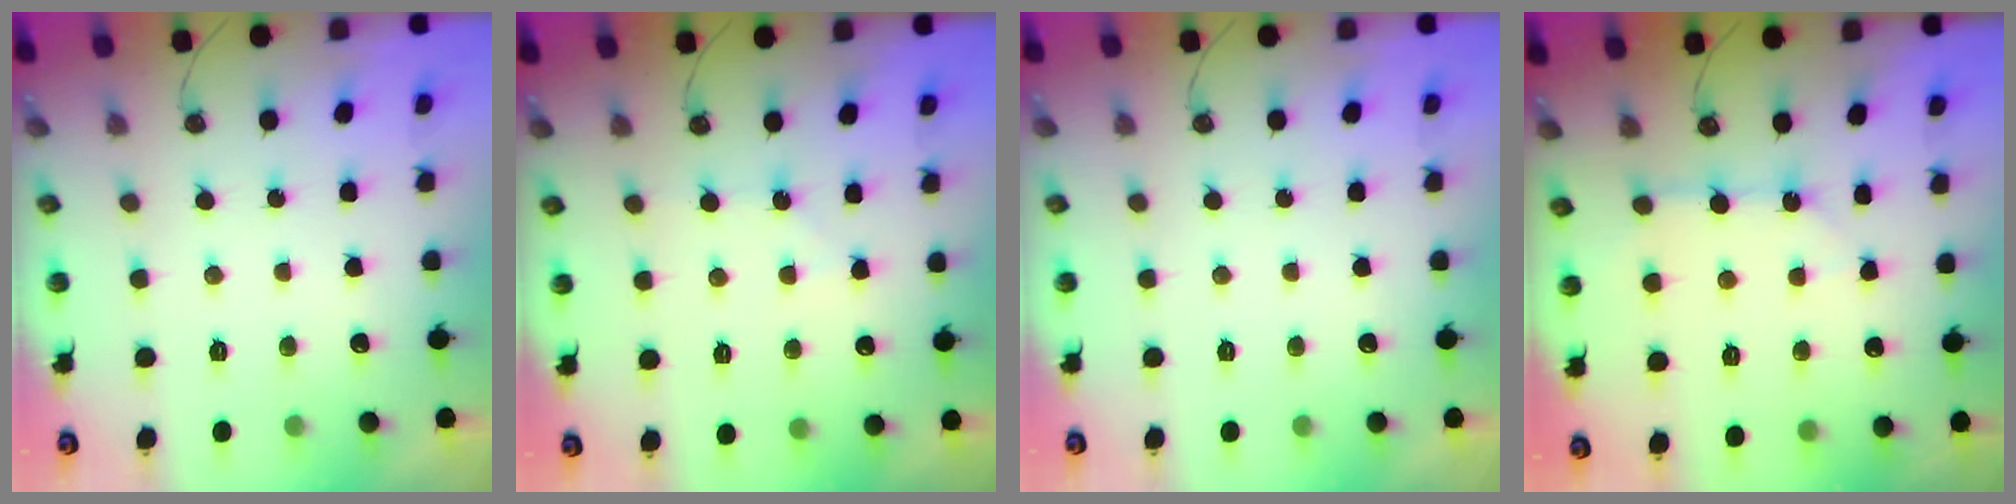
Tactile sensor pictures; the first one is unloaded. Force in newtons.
{"total": 4.0, "press": 3.9, "slide": 0.6}
{"total": 0.0}
{"total": 5.9, "press": 5.9, "slide": 0.5}